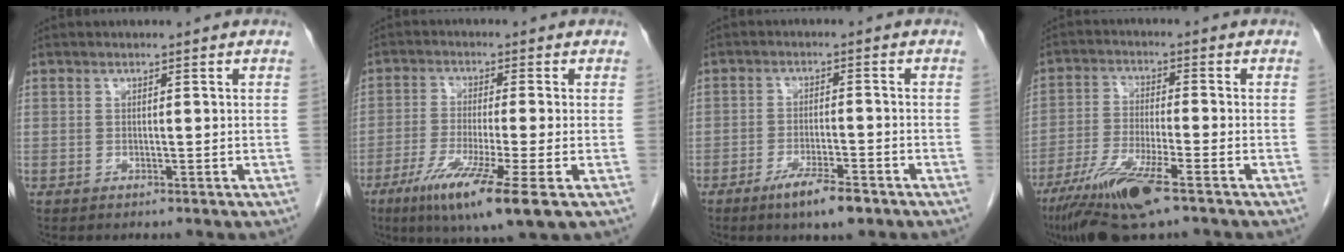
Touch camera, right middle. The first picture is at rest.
{"total": 11.5, "force": [-5.7, -0.2, 10.0], "torque": [-0.188, -0.040, -0.096]}
{"total": 6.0, "force": [-3.9, 0.7, 4.5], "torque": [-0.086, -0.010, -0.065]}
{"total": 11.3, "force": [-7.0, 0.9, 8.9], "torque": [-0.174, -0.029, -0.125]}